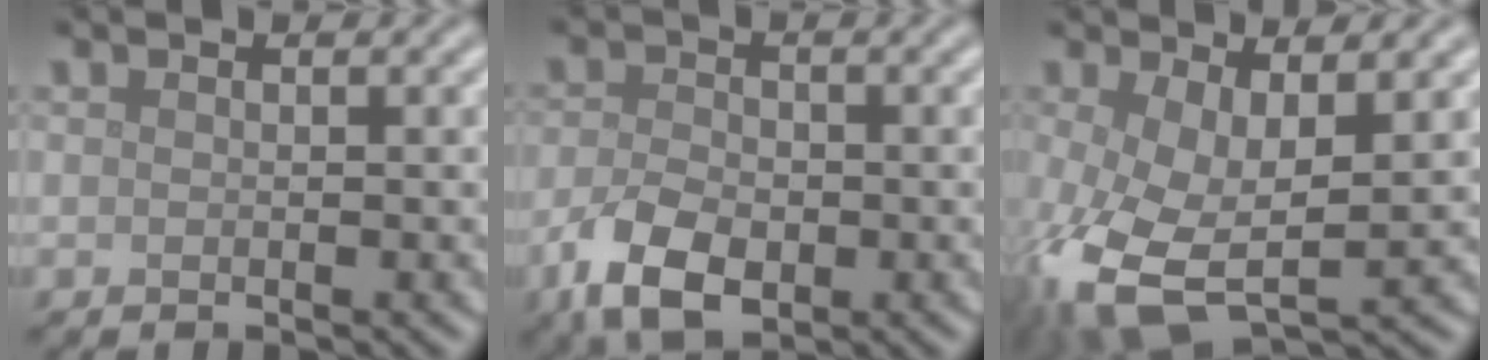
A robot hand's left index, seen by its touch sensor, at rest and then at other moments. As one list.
[{"total": 5.6, "force": [-2.4, 3.4, 3.8], "torque": [-0.083, -0.008, -0.049]}, {"total": 8.7, "force": [-0.8, 4.7, 7.3], "torque": [-0.177, -0.027, -0.005]}]